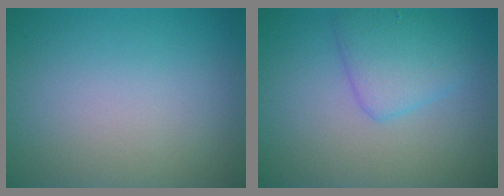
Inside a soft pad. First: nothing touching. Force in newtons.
{"total": 3.5, "press": 3.5, "slide": 0.1}